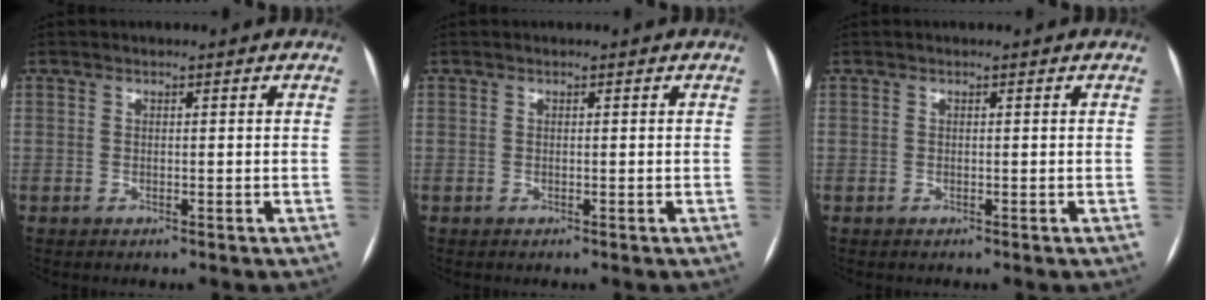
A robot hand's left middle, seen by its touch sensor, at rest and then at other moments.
{"total": 0.0}
{"total": 0.0}